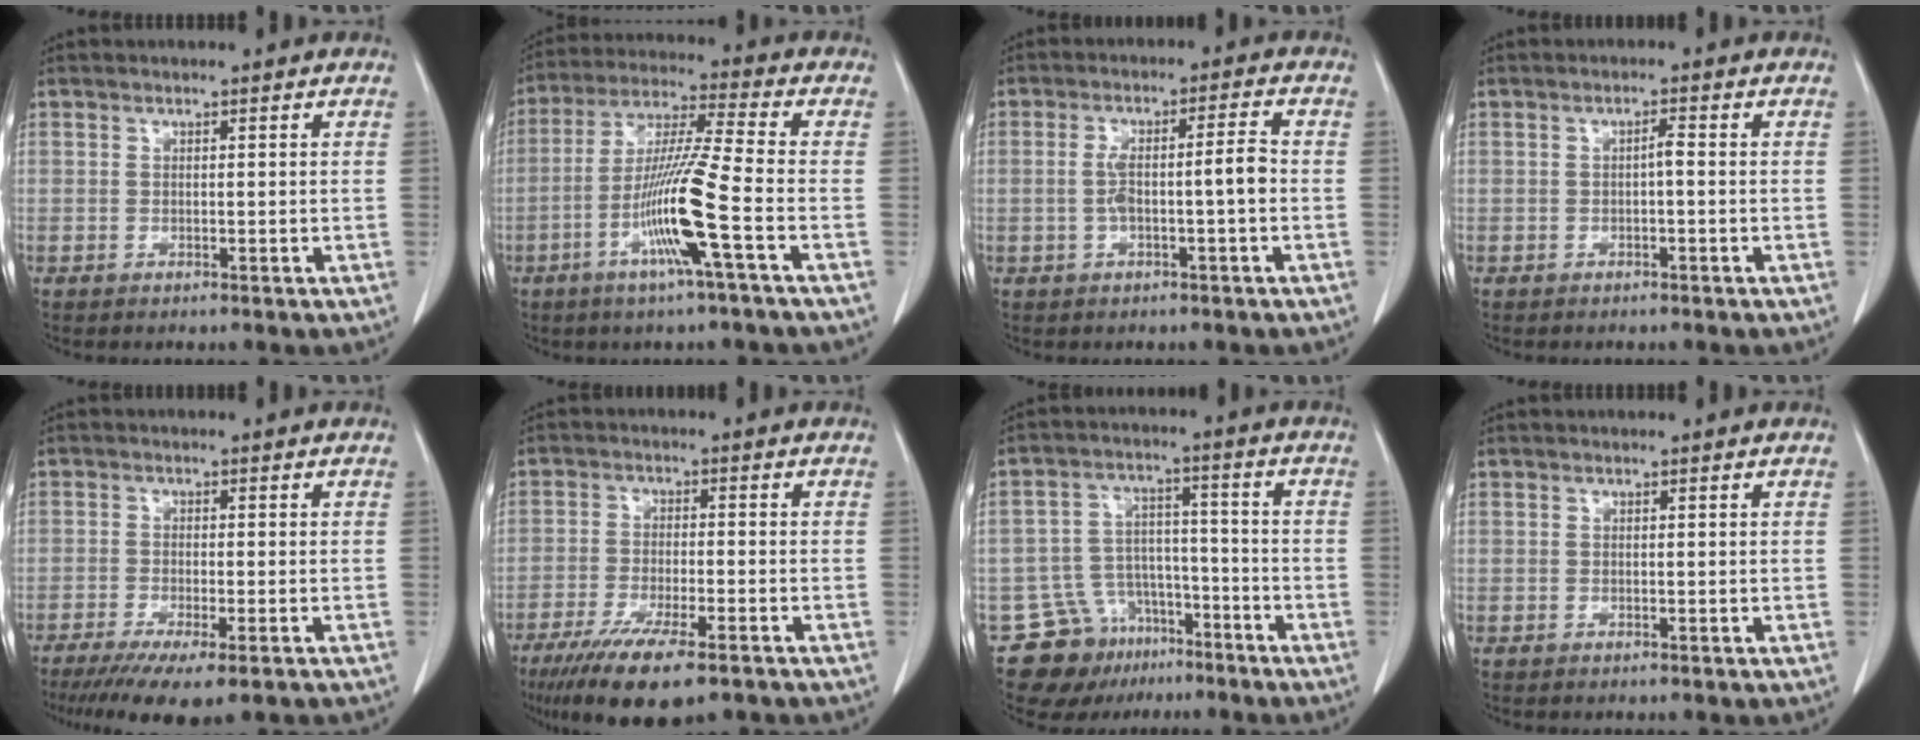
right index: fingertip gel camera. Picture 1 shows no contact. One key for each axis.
{"total": 12.4, "fx": -4.5, "fy": -1.1, "fz": 11.5, "tx": -0.226, "ty": -0.009, "tz": -0.092}
{"total": 5.8, "fx": -0.9, "fy": 0.6, "fz": 5.7, "tx": -0.108, "ty": 0.022, "tz": -0.011}
{"total": 1.3, "fx": -0.2, "fy": 0.1, "fz": 1.2, "tx": -0.020, "ty": 0.003, "tz": -0.003}
{"total": 10.3, "fx": -7.5, "fy": 1.6, "fz": 6.8, "tx": -0.098, "ty": -0.022, "tz": -0.114}
{"total": 12.3, "fx": -8.4, "fy": 2.4, "fz": 8.6, "tx": -0.145, "ty": -0.028, "tz": -0.133}
{"total": 10.8, "fx": -7.8, "fy": 7.1, "fz": 2.4, "tx": -0.040, "ty": 0.046, "tz": -0.119}
{"total": 0.0}